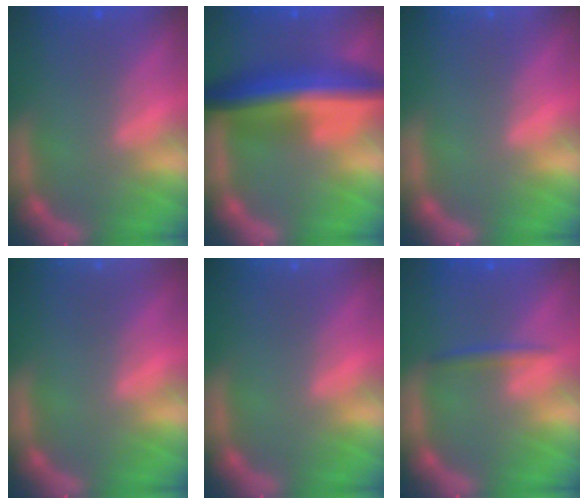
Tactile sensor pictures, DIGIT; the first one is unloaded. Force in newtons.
{"total": 9.5}
{"total": 1.4}
{"total": 7.4}
{"total": 2.9}
{"total": 1.4}